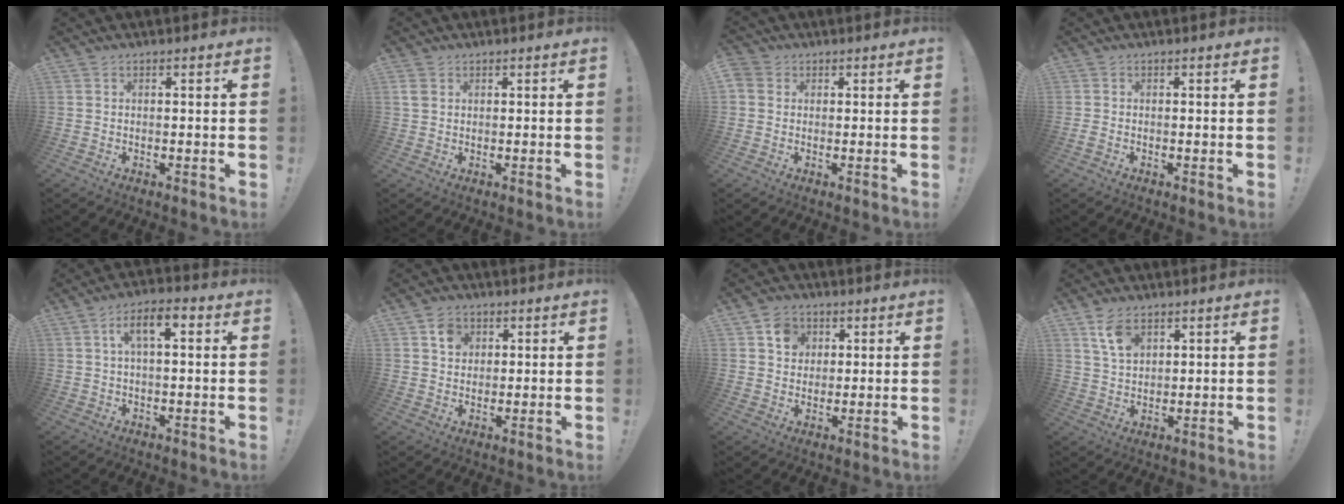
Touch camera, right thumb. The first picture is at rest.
{"total": 2.6, "force": [1.1, 1.8, 1.5], "torque": [-0.028, 0.002, 0.023]}
{"total": 3.1, "force": [0.9, 2.7, 1.3], "torque": [-0.020, 0.002, 0.018]}
{"total": 1.2, "force": [-0.6, 0.2, 1.0], "torque": [-0.025, 0.003, -0.008]}
{"total": 7.9, "force": [2.1, 3.3, 6.9], "torque": [-0.116, 0.012, 0.031]}
{"total": 5.6, "force": [2.6, 4.7, 1.7], "torque": [-0.017, -0.006, 0.044]}
{"total": 7.3, "force": [3.0, 6.3, 2.2], "torque": [-0.031, -0.008, 0.058]}
{"total": 7.2, "force": [4.1, 4.2, 4.3], "torque": [-0.078, -0.013, 0.077]}